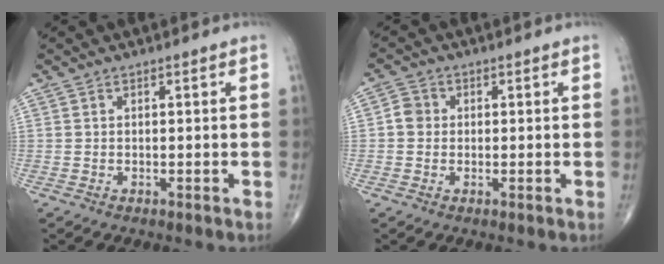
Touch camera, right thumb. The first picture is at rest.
{"total": 2.8, "force": [0.0, 2.6, 1.1], "torque": [-0.009, 0.006, -0.007]}